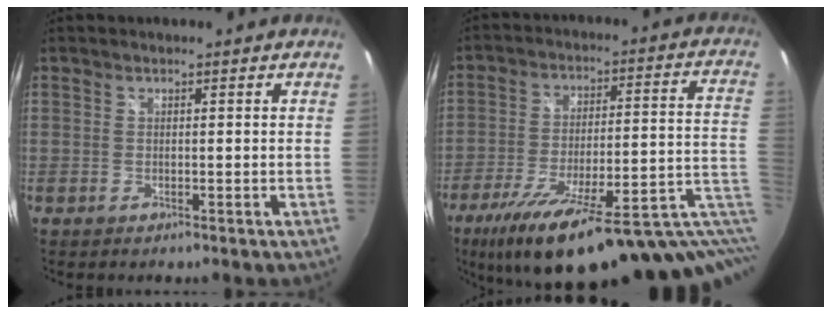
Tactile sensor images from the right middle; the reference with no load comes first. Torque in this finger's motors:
{"motor_torque": [1.08, -1.06, 0.91, 0.12]}